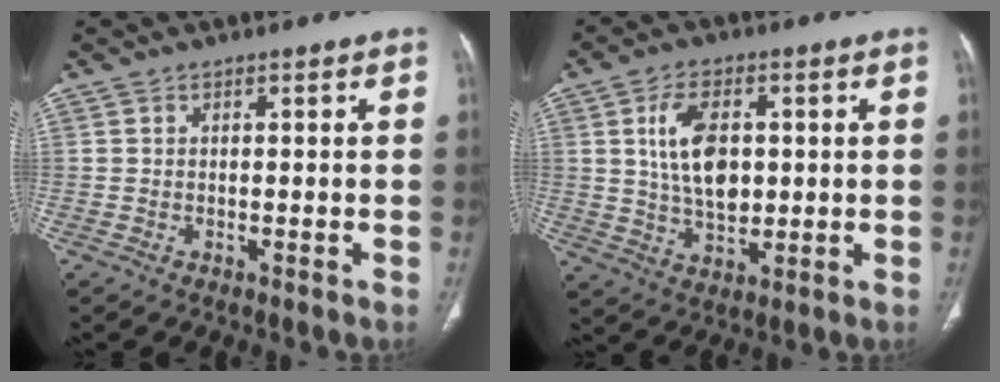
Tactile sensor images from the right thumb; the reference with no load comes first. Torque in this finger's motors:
{"motor_torque": [0.77, 4.25, 1.09, 0.12, 0.30]}